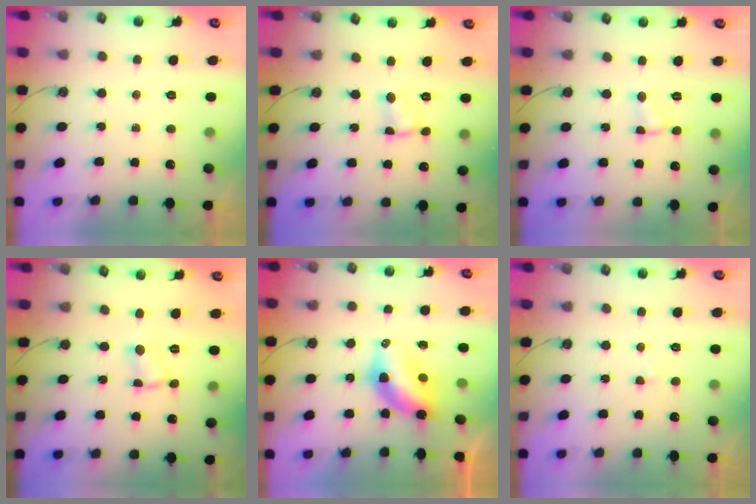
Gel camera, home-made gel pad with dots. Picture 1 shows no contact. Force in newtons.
{"total": 1.8, "press": 1.8, "slide": 0.1}
{"total": 2.9, "press": 2.9, "slide": 0.5}
{"total": 1.0, "press": 1.0, "slide": 0.2}
{"total": 7.3, "press": 7.3, "slide": 0.3}
{"total": 1.7, "press": 1.7, "slide": 0.3}